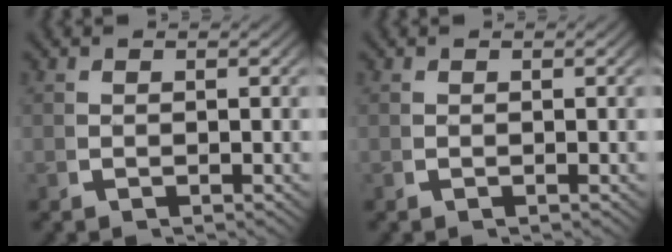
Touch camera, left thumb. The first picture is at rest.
{"total": 0.0}